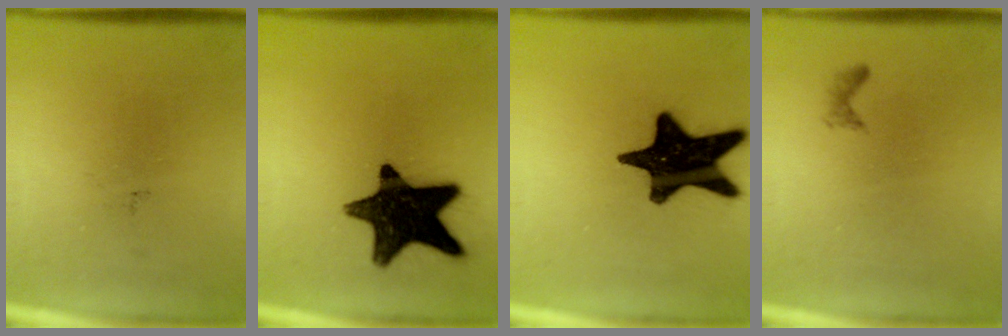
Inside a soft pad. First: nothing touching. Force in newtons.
{"total": 16.6}
{"total": 19.1}
{"total": 0.6}